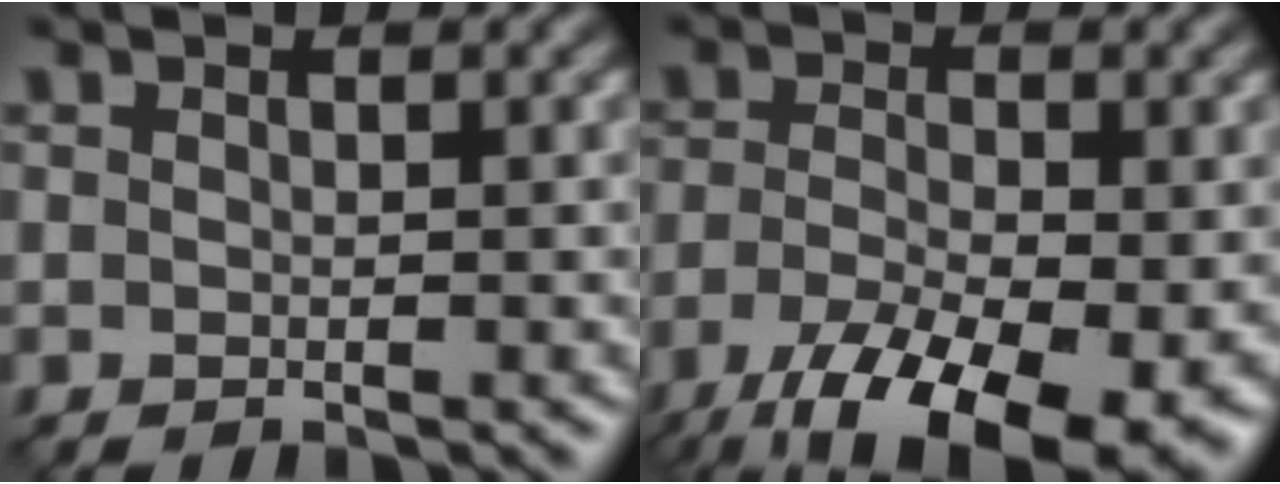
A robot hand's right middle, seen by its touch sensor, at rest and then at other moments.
{"total": 12.2, "force": [-7.3, 4.4, 8.8], "torque": [-0.172, -0.032, -0.122]}